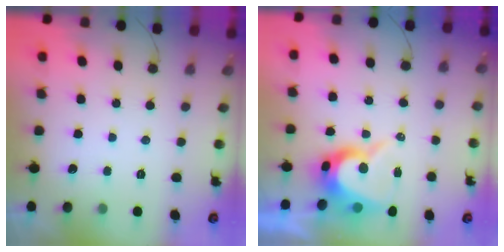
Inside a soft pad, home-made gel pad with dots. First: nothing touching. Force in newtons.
{"total": 9.6, "press": 9.6, "slide": 0.7}